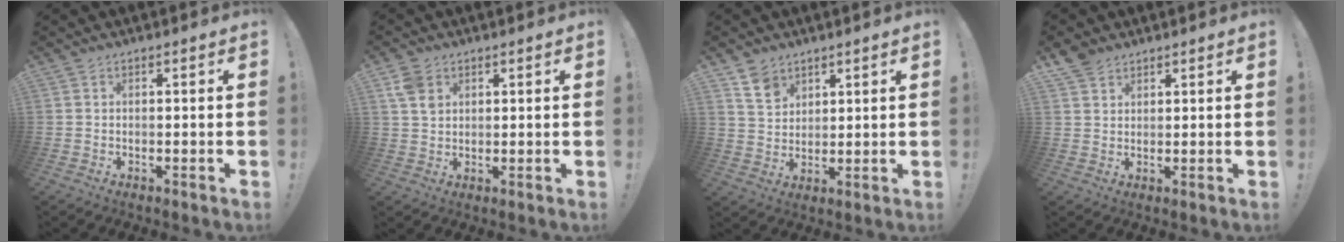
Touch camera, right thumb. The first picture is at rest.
{"total": 5.8, "force": [2.6, 4.0, 3.3], "torque": [-0.047, -0.004, 0.052]}
{"total": 7.2, "force": [5.1, 4.8, 1.8], "torque": [-0.030, -0.030, 0.100]}
{"total": 4.1, "force": [3.3, 2.3, 1.0], "torque": [-0.016, -0.018, 0.062]}